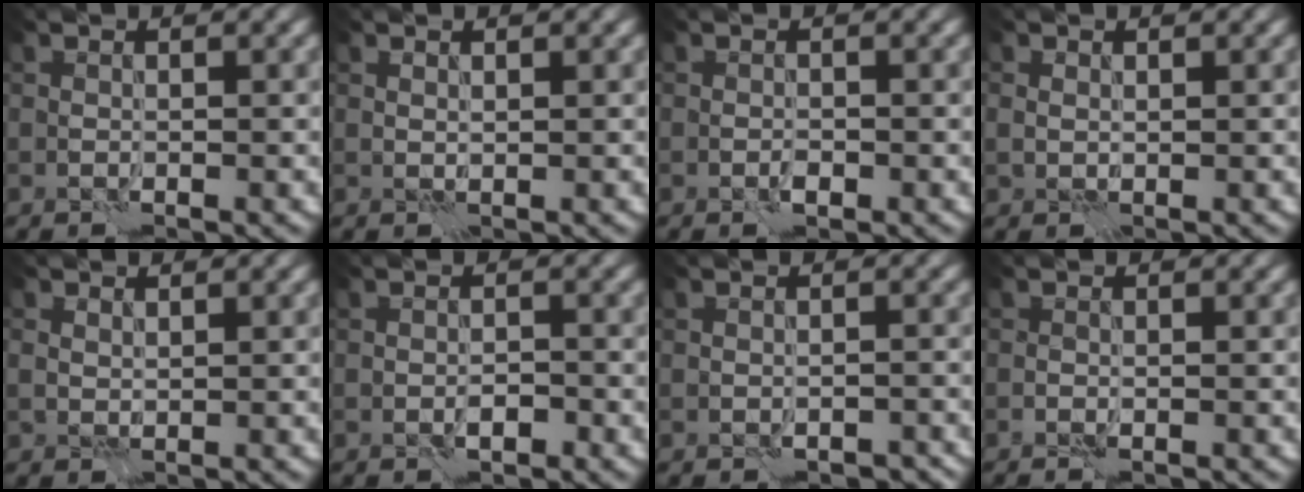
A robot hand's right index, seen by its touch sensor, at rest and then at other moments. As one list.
[{"total": 0.5, "force": [0.5, 0.1, -0.1], "torque": [-0.001, -0.001, 0.011]}, {"total": 0.6, "force": [-0.3, 0.4, 0.4], "torque": [-0.007, 0.000, -0.006]}, {"total": 0.8, "force": [0.4, 0.7, 0.1], "torque": [-0.001, -0.004, 0.008]}, {"total": 1.0, "force": [0.7, 0.6, 0.2], "torque": [-0.006, -0.001, 0.016]}, {"total": 1.1, "force": [-0.6, 0.5, 0.7], "torque": [-0.008, 0.002, -0.011]}, {"total": 2.0, "force": [-1.6, 1.0, 0.7], "torque": [-0.015, 0.007, -0.017]}, {"total": 0.7, "force": [-0.4, 0.1, 0.5], "torque": [-0.017, -0.001, -0.009]}]